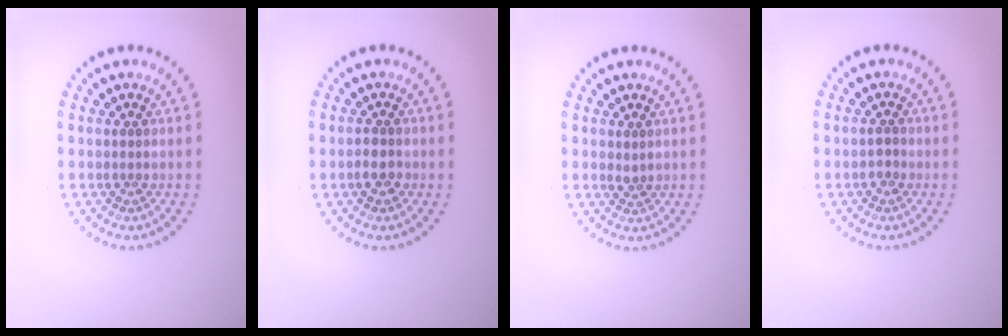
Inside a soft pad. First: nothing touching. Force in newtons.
{"total": 1.5, "press": 1.4, "slide": 0.5}
{"total": 0.7, "press": 0.6, "slide": 0.4}
{"total": 1.1, "press": 1.0, "slide": 0.4}